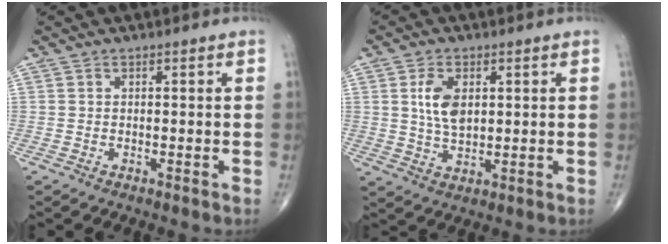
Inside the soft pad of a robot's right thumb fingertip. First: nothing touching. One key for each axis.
{"total": 6.6, "fx": 1.5, "fy": 3.8, "fz": 5.2, "tx": -0.090, "ty": -0.008, "tz": 0.031}